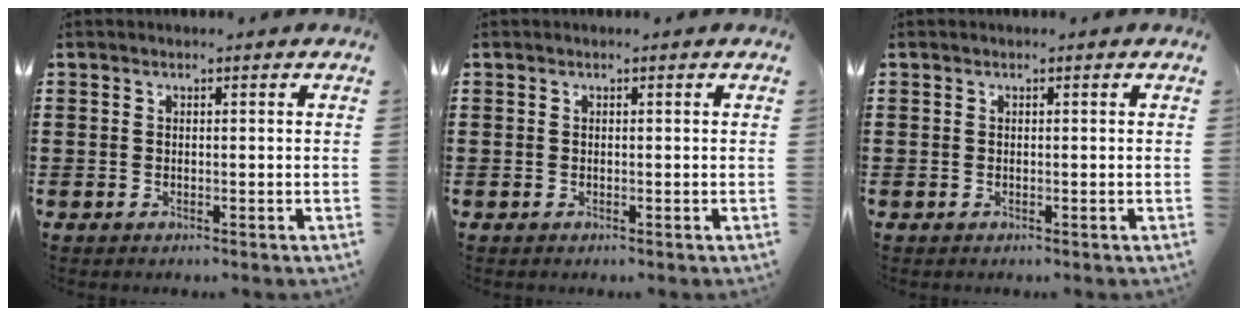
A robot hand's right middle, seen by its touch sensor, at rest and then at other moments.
{"total": 0.0}
{"total": 0.0}